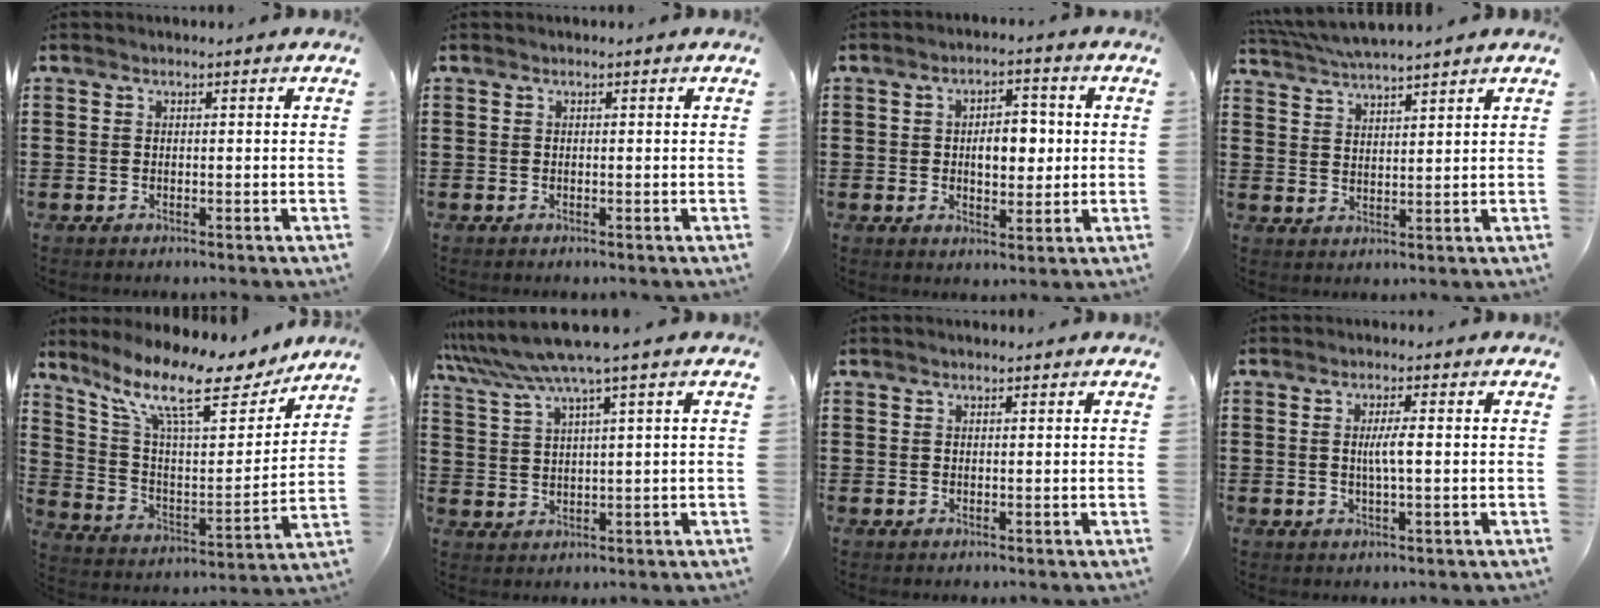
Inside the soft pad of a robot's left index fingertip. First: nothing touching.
{"total": 0.0}
{"total": 6.0, "force": [0.4, 3.2, 5.1], "torque": [-0.080, 0.002, -0.005]}
{"total": 4.3, "force": [4.1, -0.3, 1.0], "torque": [-0.034, -0.015, 0.074]}
{"total": 13.2, "force": [9.4, 3.3, 8.7], "torque": [-0.185, -0.047, 0.155]}
{"total": 6.1, "force": [4.3, -0.4, 4.2], "torque": [-0.104, -0.022, 0.071]}
{"total": 0.5, "force": [0.4, 0.2, 0.3], "torque": [-0.006, 0.002, 0.008]}
{"total": 3.2, "force": [0.1, 0.4, 3.1], "torque": [-0.059, -0.004, -0.001]}